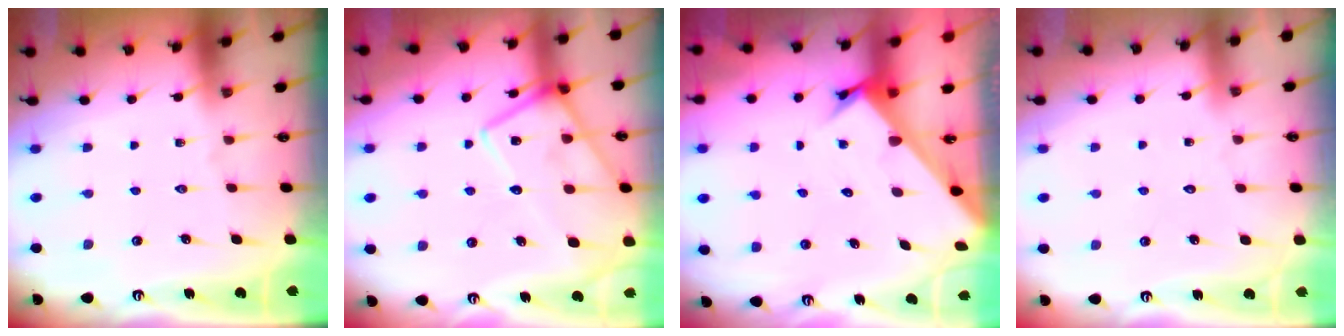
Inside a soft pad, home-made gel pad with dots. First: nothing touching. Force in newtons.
{"total": 16.8, "press": 16.7, "slide": 1.2}
{"total": 2.6, "press": 2.6, "slide": 0.2}
{"total": 3.3, "press": 3.3, "slide": 0.2}